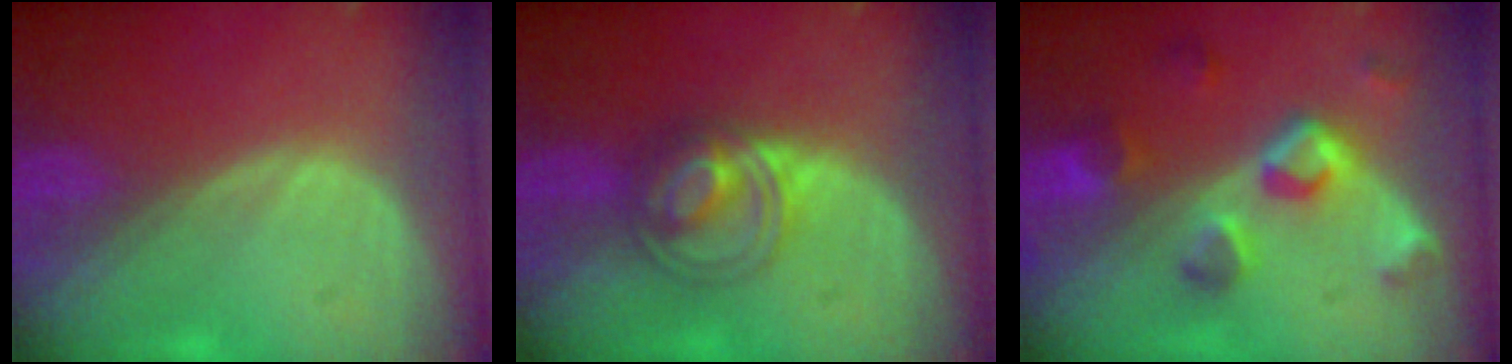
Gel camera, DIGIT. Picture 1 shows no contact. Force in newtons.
{"total": 5.8, "press": 5.6, "slide": 1.6}
{"total": 7.7, "press": 7.0, "slide": 3.3}